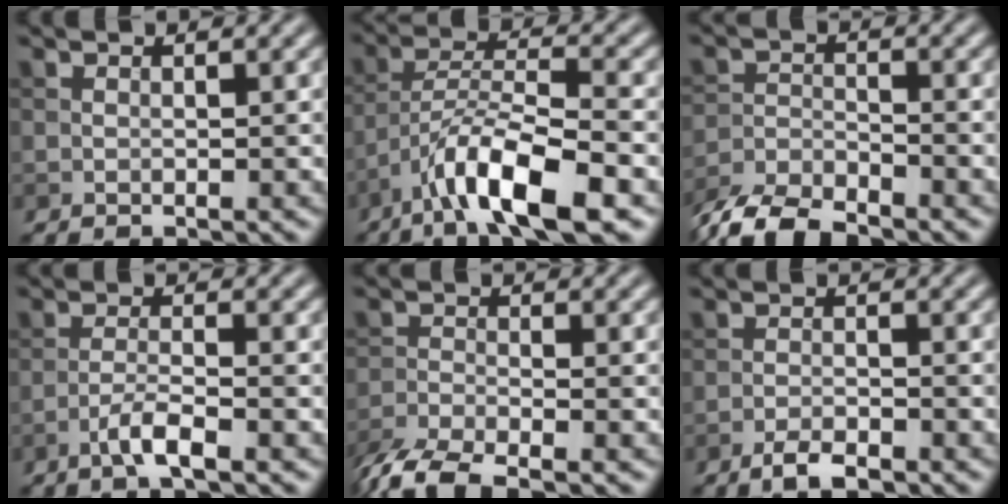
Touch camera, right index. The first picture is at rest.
{"total": 8.9, "force": [-5.4, 2.0, 6.7], "torque": [-0.113, 0.007, -0.100]}
{"total": 6.1, "force": [-5.3, 1.6, 2.6], "torque": [-0.046, -0.011, -0.108]}
{"total": 2.7, "force": [-1.6, 0.4, 2.1], "torque": [-0.042, 0.007, -0.036]}
{"total": 5.6, "force": [-4.4, 1.6, 3.2], "torque": [-0.067, -0.015, -0.093]}
{"total": 2.4, "force": [-1.8, 0.7, 1.5], "torque": [-0.027, 0.001, -0.036]}